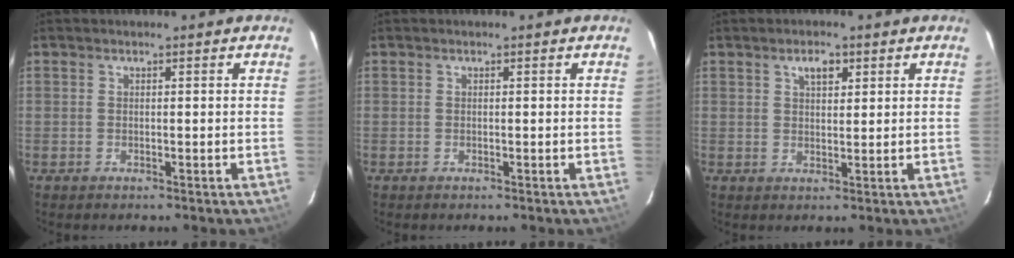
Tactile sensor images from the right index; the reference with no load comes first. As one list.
[{"total": 0.0}, {"total": 3.3, "force": [1.8, 1.7, 2.2], "torque": [-0.035, 0.008, 0.030]}]